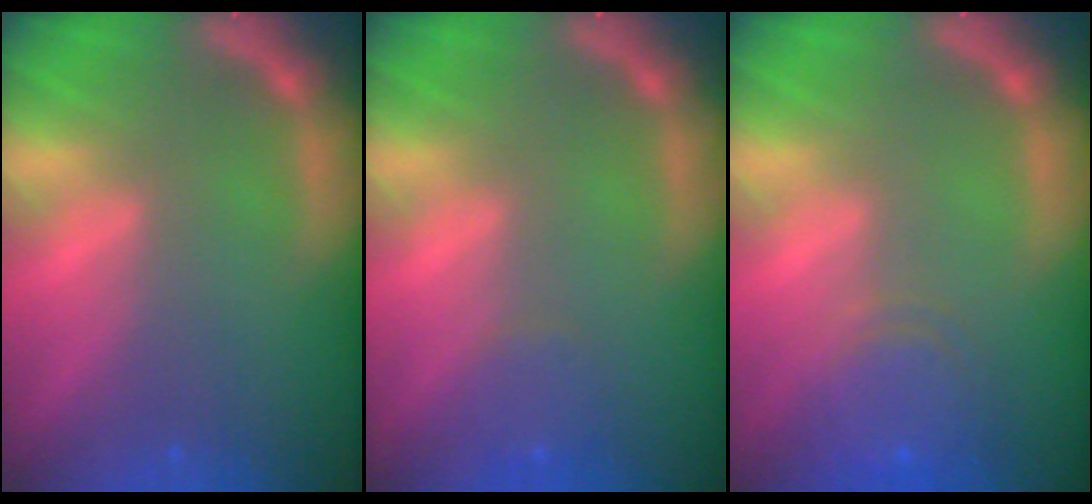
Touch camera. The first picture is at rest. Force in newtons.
{"total": 1.9}
{"total": 5.1}